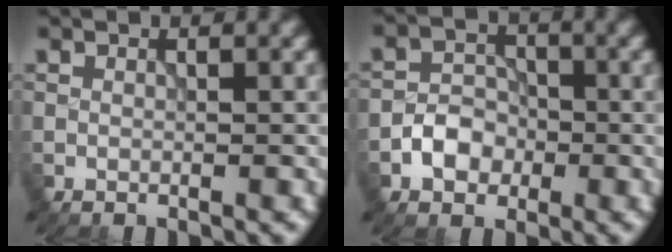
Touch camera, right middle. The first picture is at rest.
{"total": 3.0, "force": [-1.3, 2.3, 1.4], "torque": [-0.018, 0.005, -0.025]}